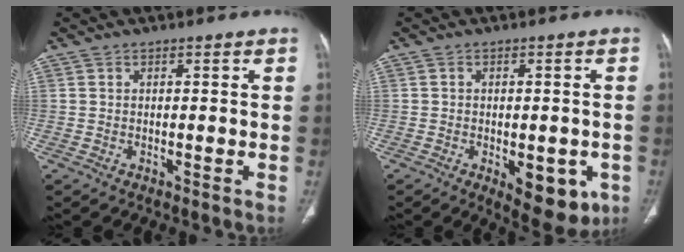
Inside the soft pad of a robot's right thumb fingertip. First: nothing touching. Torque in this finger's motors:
{"motor_torque": [1.16, 1.30, -0.17, 0.10, 0.27]}